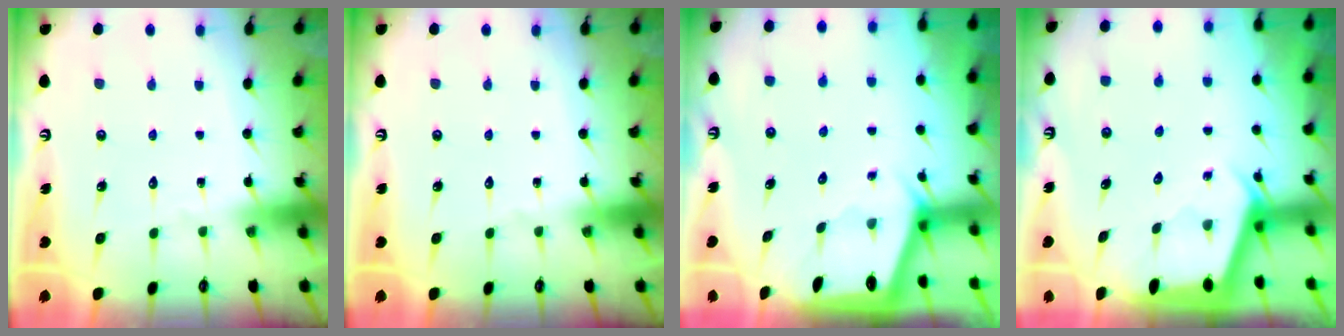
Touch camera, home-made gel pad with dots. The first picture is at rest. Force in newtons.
{"total": 0.0}
{"total": 2.0, "press": 2.0, "slide": 0.3}
{"total": 2.3, "press": 2.3, "slide": 0.3}